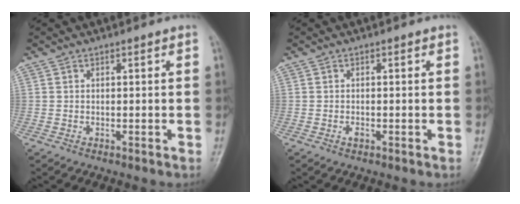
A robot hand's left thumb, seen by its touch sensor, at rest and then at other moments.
{"total": 0.9, "force": [-0.4, 0.5, 0.6], "torque": [-0.009, -0.001, -0.007]}